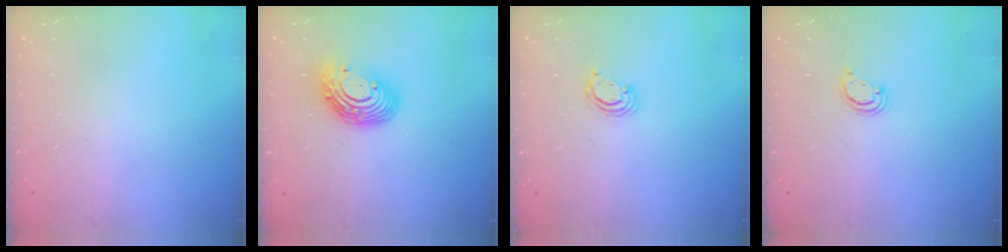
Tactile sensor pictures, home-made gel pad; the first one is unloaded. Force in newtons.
{"total": 13.2, "press": 13.1, "slide": 1.3}
{"total": 2.5, "press": 2.5, "slide": 0.2}
{"total": 2.6, "press": 2.6, "slide": 0.2}